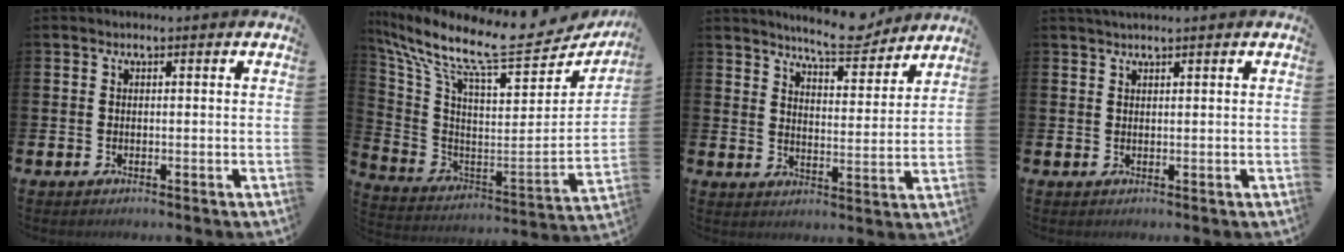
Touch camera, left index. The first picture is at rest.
{"total": 11.8, "force": [9.4, 2.9, 6.6], "torque": [-0.131, -0.085, 0.144]}
{"total": 7.6, "force": [7.4, 0.9, 1.7], "torque": [-0.044, -0.043, 0.133]}
{"total": 1.2, "force": [1.2, -0.1, 0.4], "torque": [-0.014, 0.004, 0.023]}